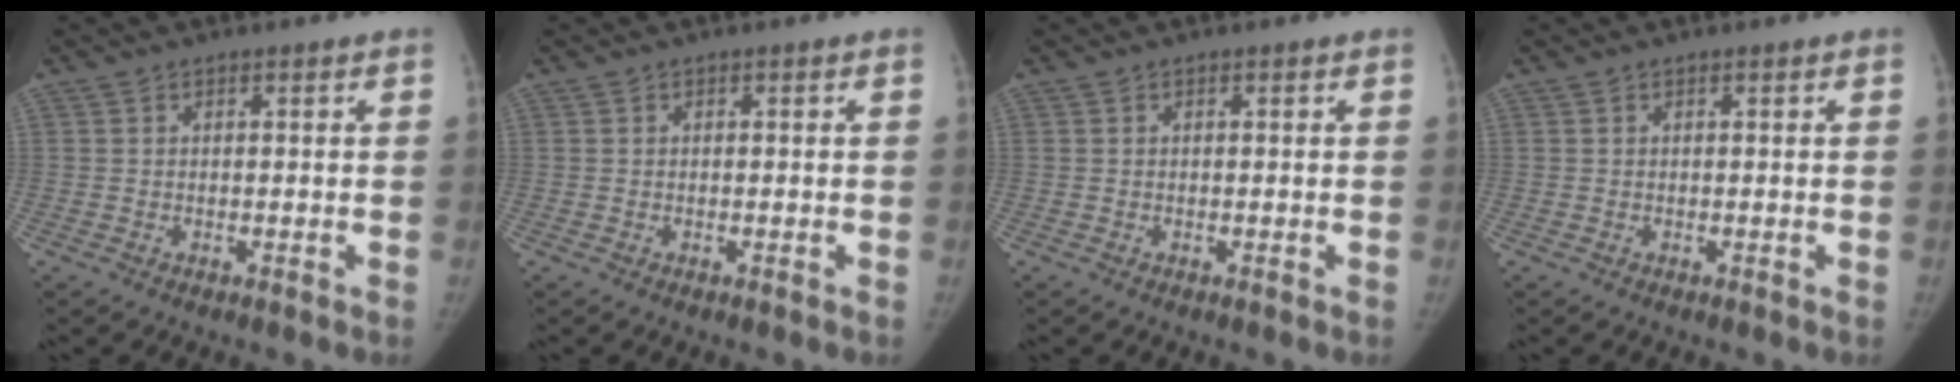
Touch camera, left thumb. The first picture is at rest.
{"total": 0.0}
{"total": 0.0}
{"total": 0.0}